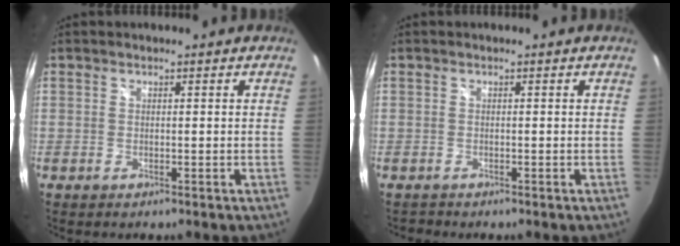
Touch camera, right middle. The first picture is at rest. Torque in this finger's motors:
{"motor_torque": [0.01, -0.42, 0.02, -0.01]}